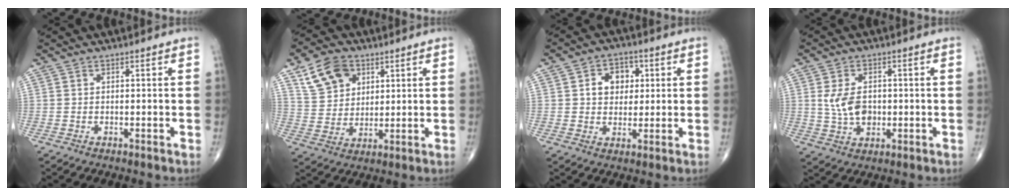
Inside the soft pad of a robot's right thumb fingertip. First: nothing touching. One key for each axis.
{"total": 10.3, "fx": 5.2, "fy": 7.3, "fz": 5.0, "tx": -0.070, "ty": -0.015, "tz": 0.102}
{"total": 7.2, "fx": 1.6, "fy": 5.6, "fz": 4.2, "tx": -0.026, "ty": 0.002, "tz": 0.023}
{"total": 6.9, "fx": 0.4, "fy": 4.6, "fz": 5.1, "tx": -0.086, "ty": 0.000, "tz": 0.014}